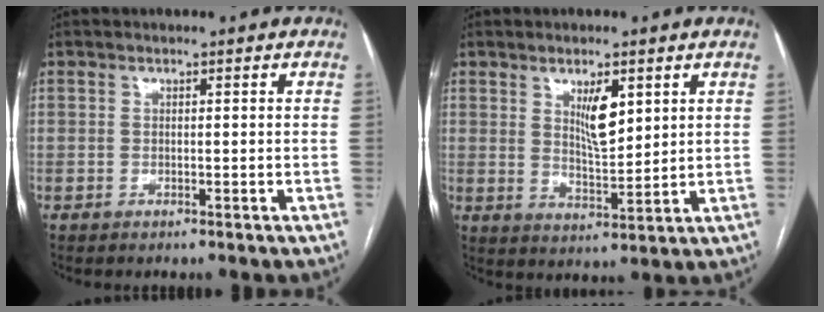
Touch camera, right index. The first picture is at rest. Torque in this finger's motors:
{"motor_torque": [0.24, 0.18, 0.18, 0.09]}